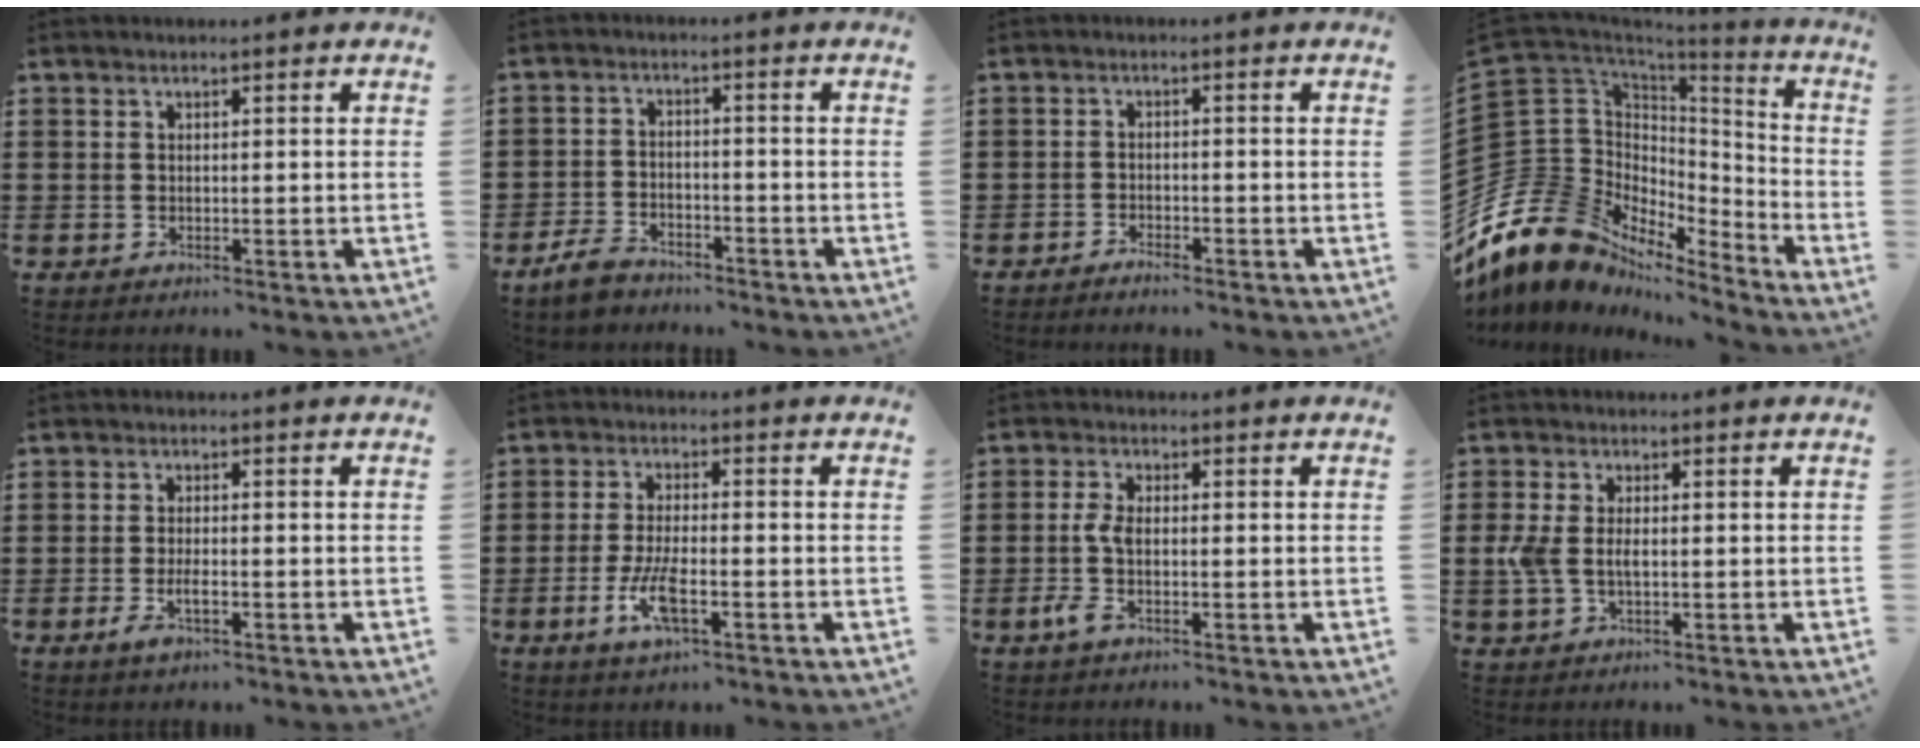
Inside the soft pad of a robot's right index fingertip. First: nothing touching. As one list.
[{"total": 3.9, "force": [-3.6, 1.3, 1.0], "torque": [-0.036, 0.005, -0.076]}, {"total": 2.9, "force": [-2.8, 0.4, 0.3], "torque": [-0.013, 0.003, -0.059]}, {"total": 15.0, "force": [-6.4, 11.5, 7.1], "torque": [-0.208, -0.024, -0.113]}, {"total": 3.2, "force": [-1.3, 0.8, 2.8], "torque": [-0.054, -0.003, -0.025]}, {"total": 6.2, "force": [-2.5, 1.8, 5.4], "torque": [-0.121, -0.014, -0.049]}, {"total": 3.7, "force": [-1.0, 1.2, 3.3], "torque": [-0.088, -0.008, -0.025]}, {"total": 3.8, "force": [-0.3, 2.1, 3.1], "torque": [-0.082, -0.003, -0.013]}]